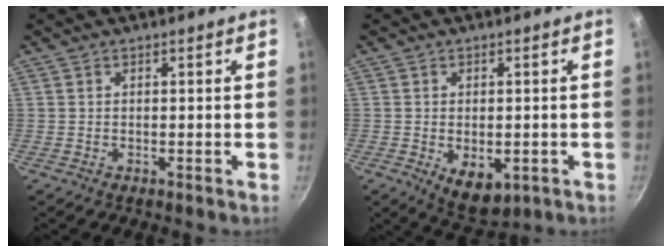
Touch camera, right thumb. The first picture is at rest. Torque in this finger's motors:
{"motor_torque": [-0.42, 0.24, -0.04, 0.25, 0.06]}